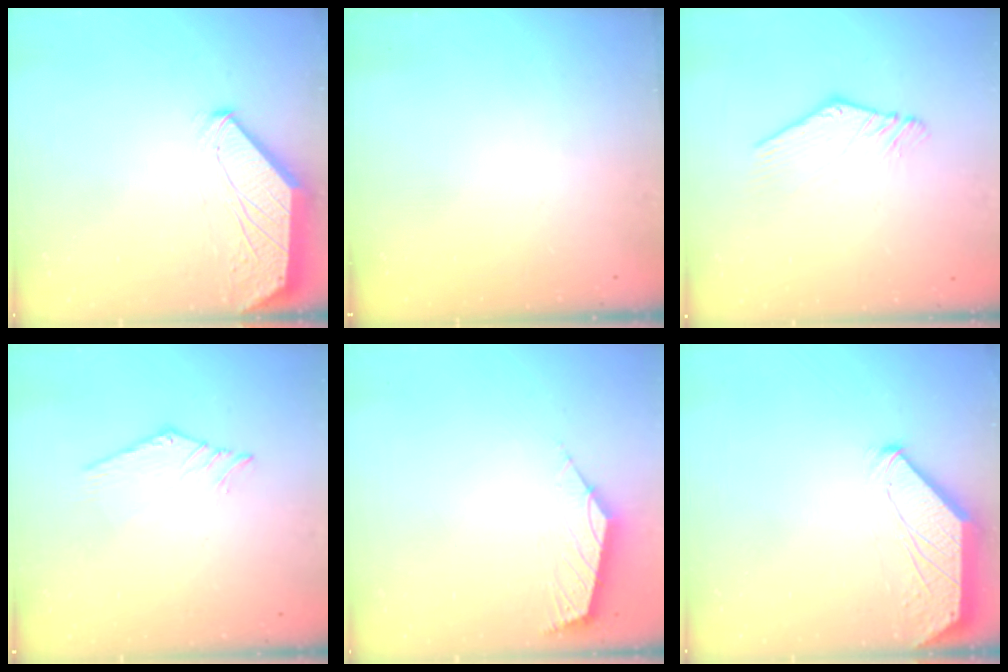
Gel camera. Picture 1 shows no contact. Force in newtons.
{"total": 0.0}
{"total": 1.2, "press": 1.2, "slide": 0.2}
{"total": 0.5, "press": 0.5, "slide": 0.2}
{"total": 2.5, "press": 2.4, "slide": 0.7}
{"total": 0.0}